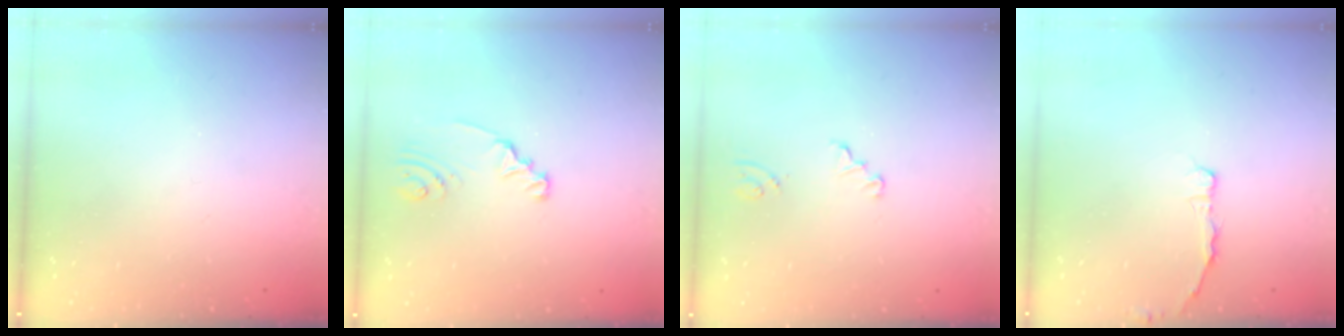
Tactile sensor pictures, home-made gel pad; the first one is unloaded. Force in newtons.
{"total": 2.3, "press": 2.3, "slide": 0.1}
{"total": 2.0, "press": 2.0, "slide": 0.2}
{"total": 2.1, "press": 2.1, "slide": 0.4}